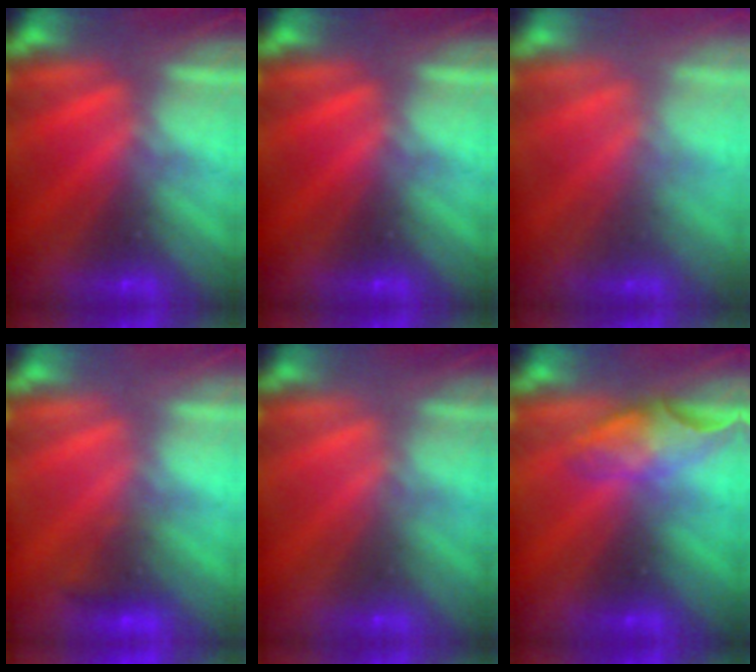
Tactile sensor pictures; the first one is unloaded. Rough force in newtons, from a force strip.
{"total": 0.0}
{"total": 2.2}
{"total": 2.4}
{"total": 4.2}
{"total": 4.5}